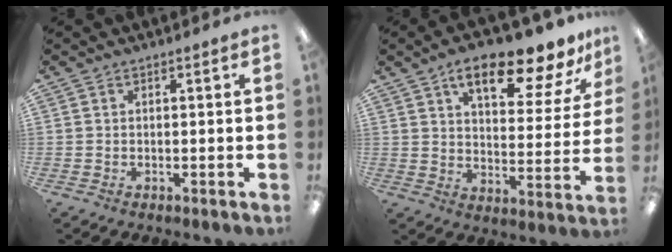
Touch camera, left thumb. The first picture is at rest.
{"total": 15.5, "force": [11.0, 4.8, 9.8], "torque": [-0.139, -0.063, 0.179]}